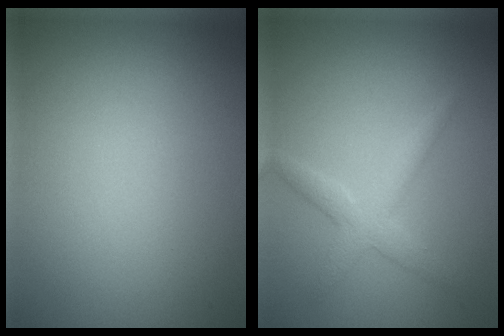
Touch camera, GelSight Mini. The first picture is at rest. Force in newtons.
{"total": 2.7, "press": 2.7, "slide": 0.1}